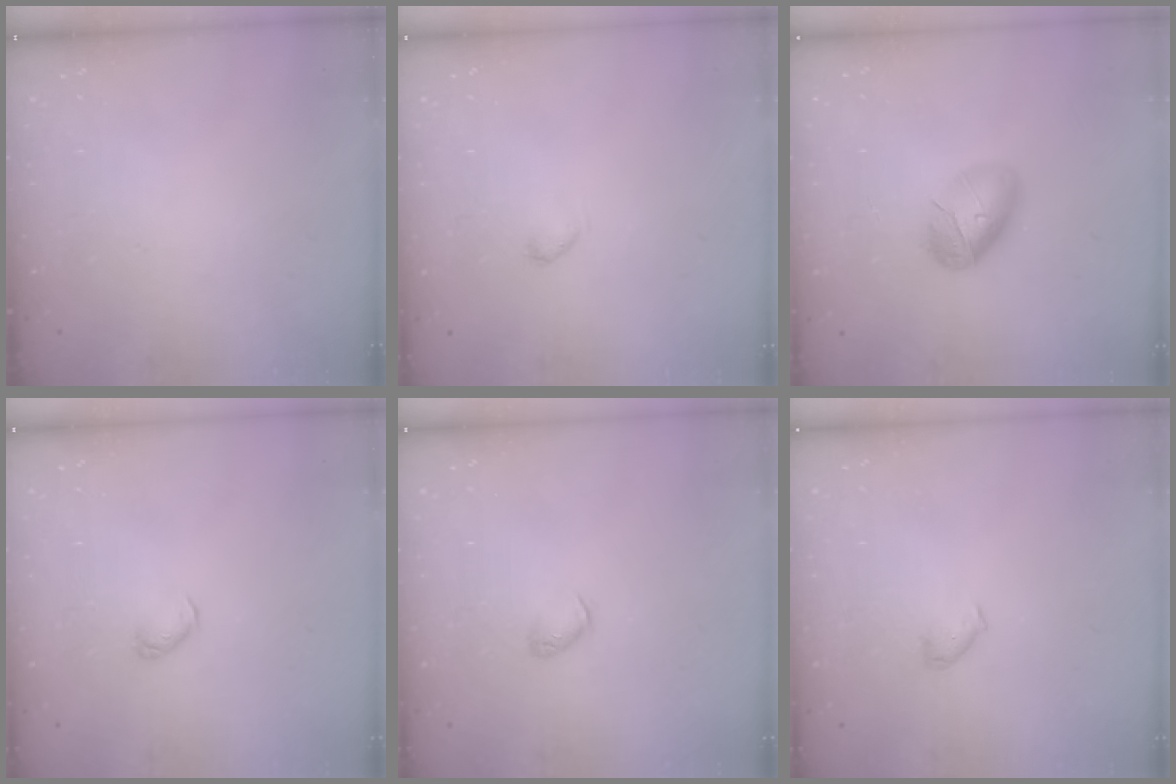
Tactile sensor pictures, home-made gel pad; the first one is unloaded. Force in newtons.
{"total": 2.2, "press": 2.2, "slide": 0.4}
{"total": 10.2, "press": 10.2, "slide": 0.2}
{"total": 3.7, "press": 3.7, "slide": 0.5}
{"total": 3.3, "press": 3.2, "slide": 0.6}
{"total": 3.7, "press": 3.6, "slide": 0.7}